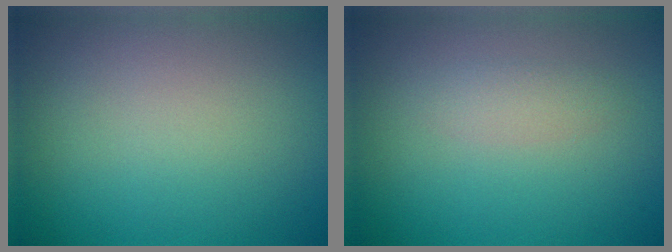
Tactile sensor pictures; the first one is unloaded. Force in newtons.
{"total": 1.3, "press": 1.3, "slide": 0.1}